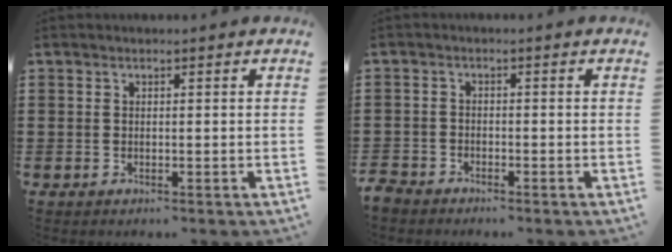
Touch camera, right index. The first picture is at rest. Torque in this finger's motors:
{"motor_torque": [-2.14, 0.00, -1.05, -0.21]}